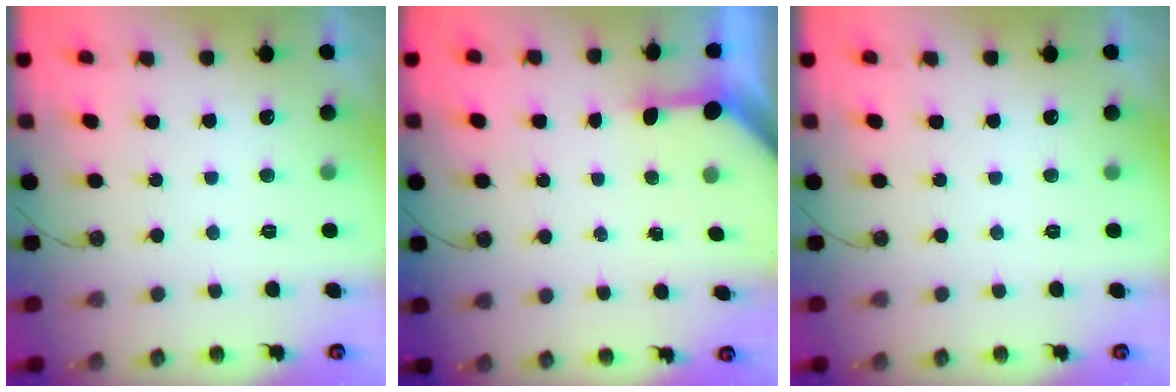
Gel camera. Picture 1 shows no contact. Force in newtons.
{"total": 3.2, "press": 3.2, "slide": 0.3}
{"total": 0.0}